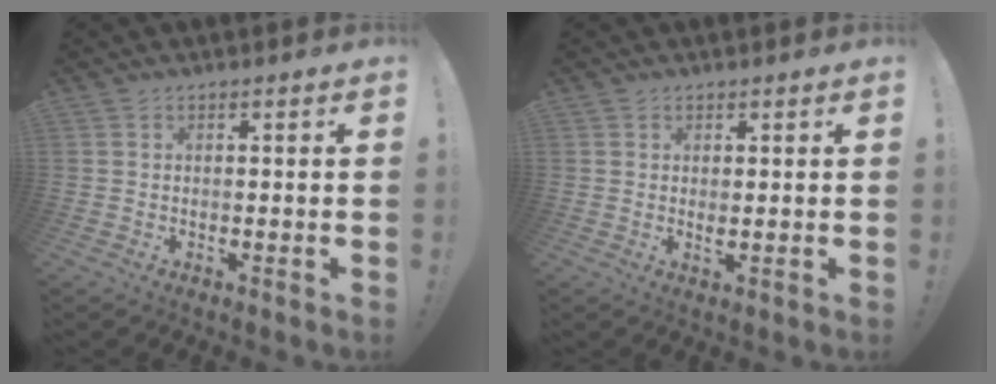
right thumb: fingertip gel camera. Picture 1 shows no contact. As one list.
[{"total": 1.2, "force": [0.7, 0.5, 0.9], "torque": [-0.002, -0.007, 0.009]}]